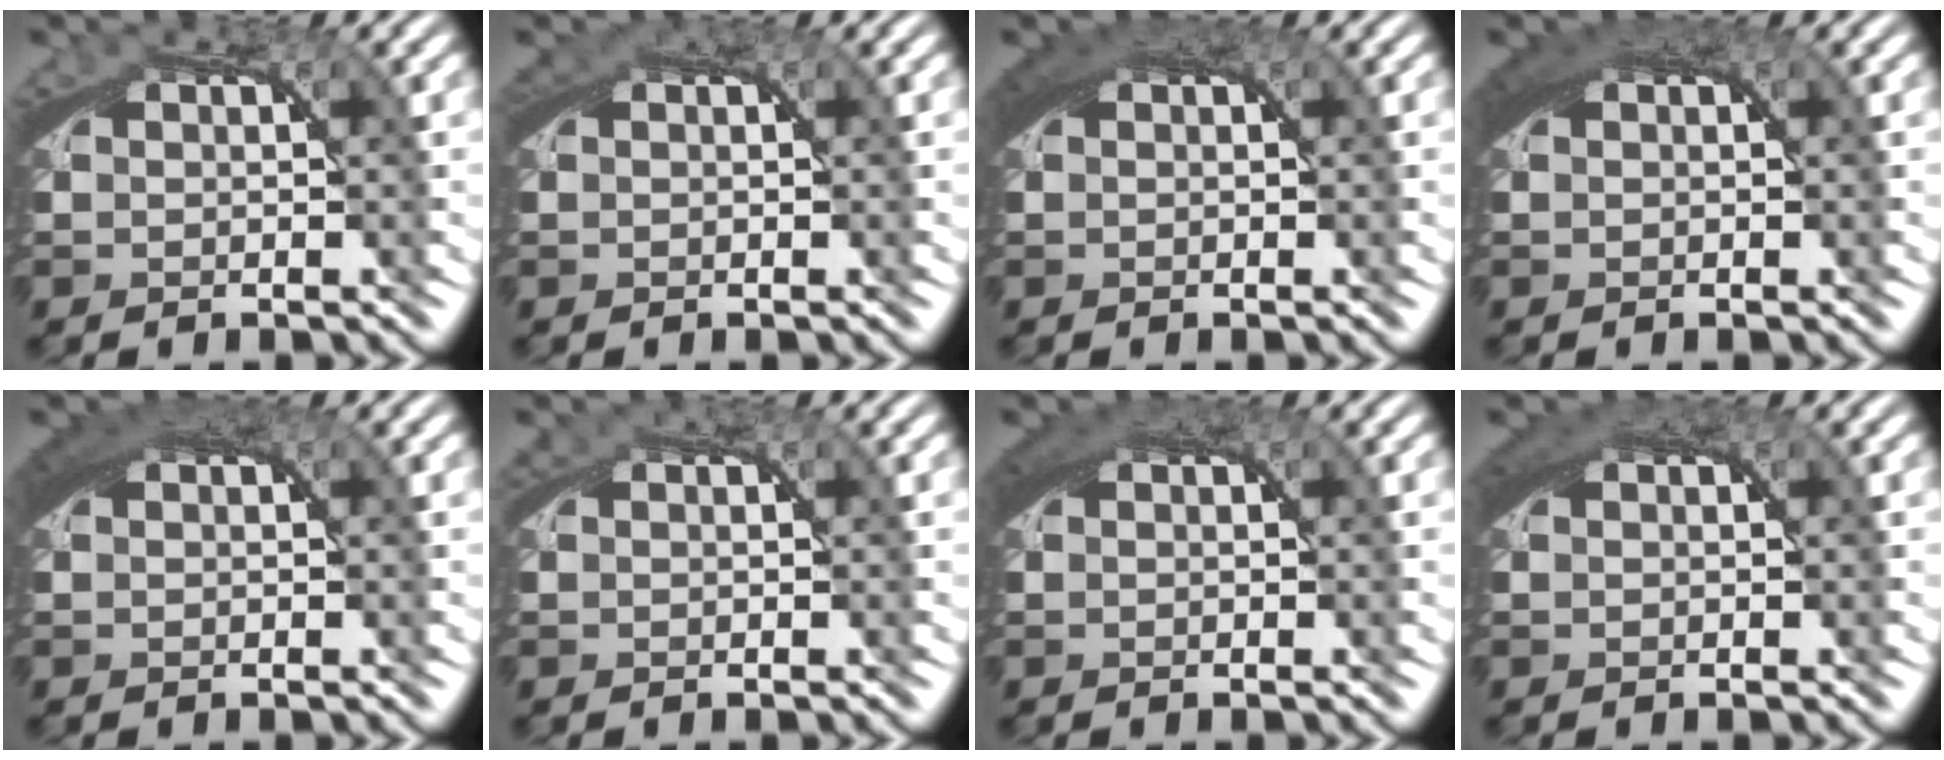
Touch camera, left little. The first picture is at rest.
{"total": 0.8, "force": [0.3, 0.5, 0.5], "torque": [-0.008, 0.000, 0.005]}
{"total": 2.6, "force": [0.9, 1.3, 2.0], "torque": [-0.042, -0.003, 0.016]}
{"total": 2.7, "force": [0.9, 1.4, 2.2], "torque": [-0.043, -0.002, 0.016]}
{"total": 2.5, "force": [0.9, 1.2, 2.0], "torque": [-0.039, -0.001, 0.016]}
{"total": 0.0}
{"total": 2.3, "force": [0.8, 1.2, 1.7], "torque": [-0.036, -0.002, 0.014]}
{"total": 2.1, "force": [0.8, 1.1, 1.6], "torque": [-0.034, -0.003, 0.014]}